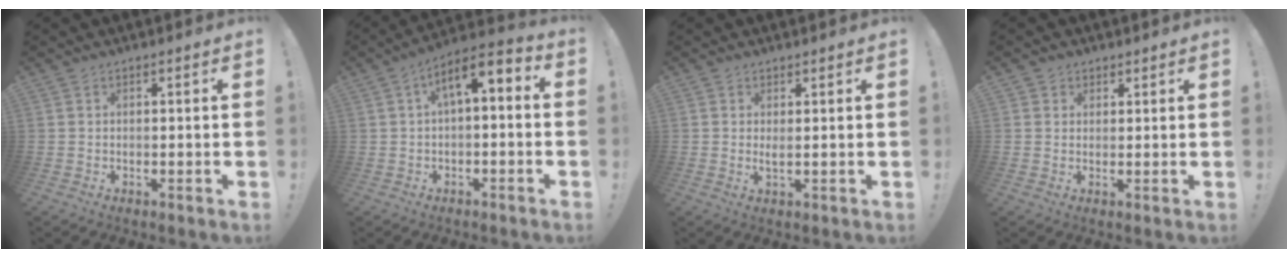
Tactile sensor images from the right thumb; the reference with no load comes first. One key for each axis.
{"total": 6.9, "fx": 1.6, "fy": 2.8, "fz": 6.1, "tx": -0.101, "ty": -0.007, "tz": 0.030}
{"total": 1.7, "fx": 1.0, "fy": 0.2, "fz": 1.3, "tx": -0.012, "ty": -0.010, "tz": 0.015}
{"total": 2.7, "fx": 1.5, "fy": 2.2, "fz": 0.3, "tx": 0.003, "ty": -0.005, "tz": 0.026}